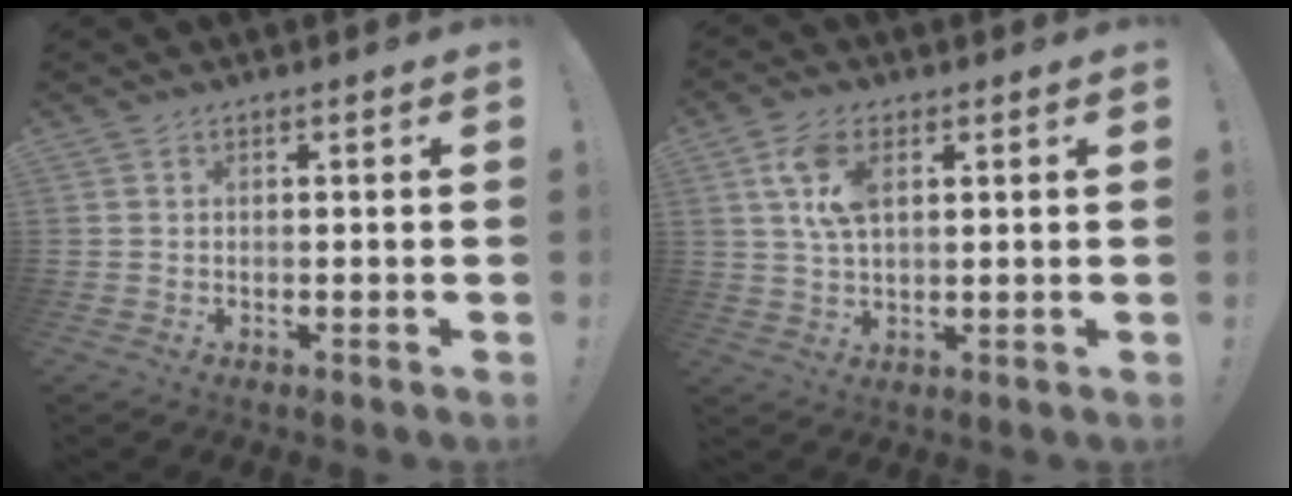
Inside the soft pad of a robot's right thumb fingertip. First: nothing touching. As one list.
[{"total": 9.0, "force": [3.1, 4.8, 6.9], "torque": [-0.140, 0.003, 0.055]}]